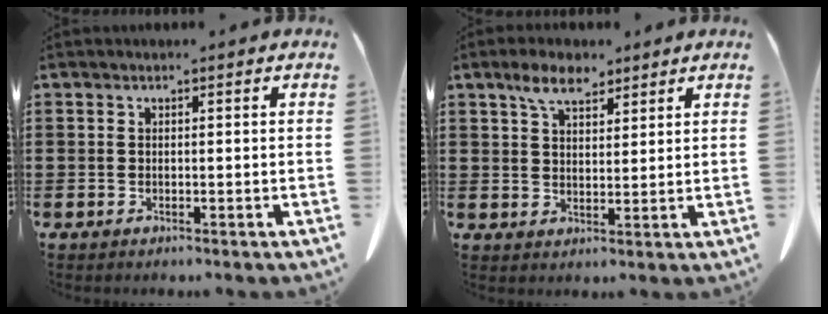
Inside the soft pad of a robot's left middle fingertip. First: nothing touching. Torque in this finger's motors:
{"motor_torque": [1.24, 0.90, 0.16, 0.09]}